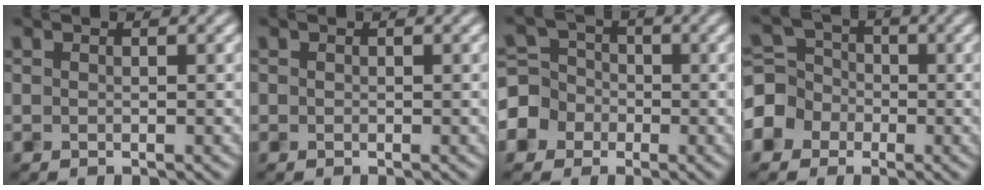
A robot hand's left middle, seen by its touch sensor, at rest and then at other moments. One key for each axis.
{"total": 0.5, "fx": -0.2, "fy": -0.3, "fz": -0.4, "tx": 0.001, "ty": 0.003, "tz": 0.004}
{"total": 5.4, "fx": -2.3, "fy": 4.8, "fz": 0.7, "tx": -0.011, "ty": 0.013, "tz": -0.060}
{"total": 4.9, "fx": -2.1, "fy": 4.3, "fz": 0.8, "tx": -0.010, "ty": 0.013, "tz": -0.054}